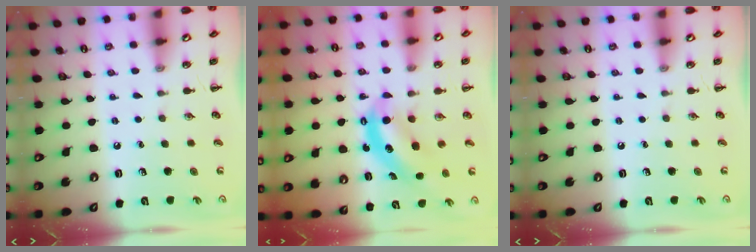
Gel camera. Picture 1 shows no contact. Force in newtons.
{"total": 6.0, "press": 6.0, "slide": 0.4}
{"total": 0.0}